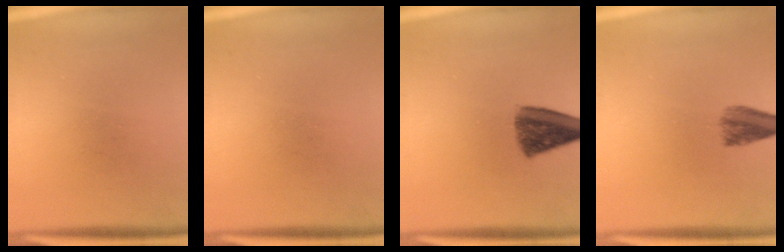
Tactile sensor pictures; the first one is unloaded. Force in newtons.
{"total": 0.0}
{"total": 8.4}
{"total": 4.1}